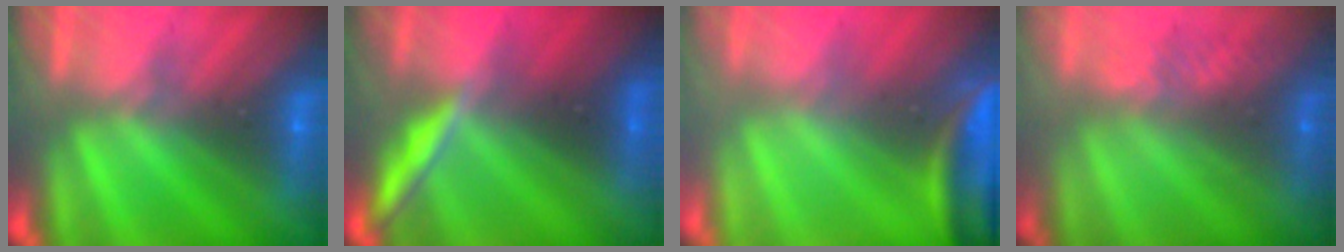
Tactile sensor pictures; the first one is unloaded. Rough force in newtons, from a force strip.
{"total": 1.9}
{"total": 3.8}
{"total": 2.6}